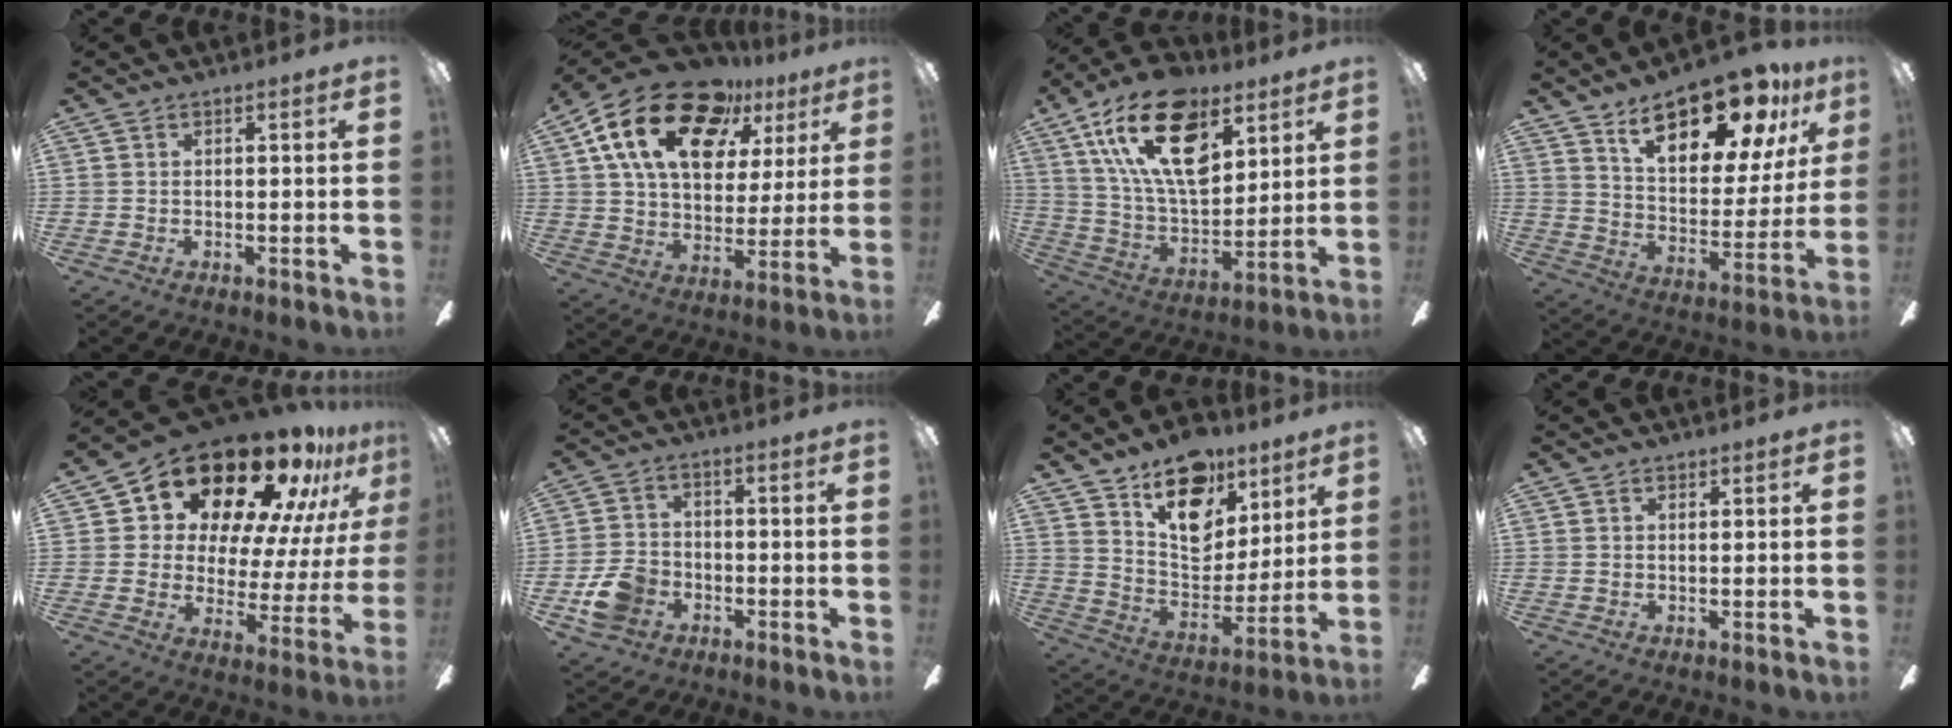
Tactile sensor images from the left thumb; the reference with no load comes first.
{"total": 22.2, "force": [12.1, 12.7, 13.5], "torque": [-0.229, -0.051, 0.215]}
{"total": 23.8, "force": [11.9, 12.7, 16.2], "torque": [-0.311, -0.048, 0.209]}
{"total": 19.7, "force": [13.9, 8.4, 11.2], "torque": [-0.167, -0.082, 0.236]}
{"total": 21.1, "force": [17.4, 8.4, 8.5], "torque": [-0.139, -0.142, 0.303]}
{"total": 8.7, "force": [-3.7, 6.8, 3.9], "torque": [-0.086, 0.027, -0.068]}
{"total": 18.6, "force": [11.6, 11.3, 9.1], "torque": [-0.134, -0.065, 0.208]}
{"total": 0.6, "force": [0.5, 0.4, 0.1], "torque": [-0.003, 0.000, 0.009]}